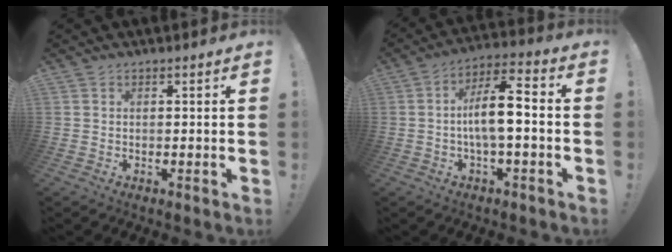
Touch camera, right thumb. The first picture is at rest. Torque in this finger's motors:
{"motor_torque": [0.18, 0.26, 0.14, -0.05, 0.09]}